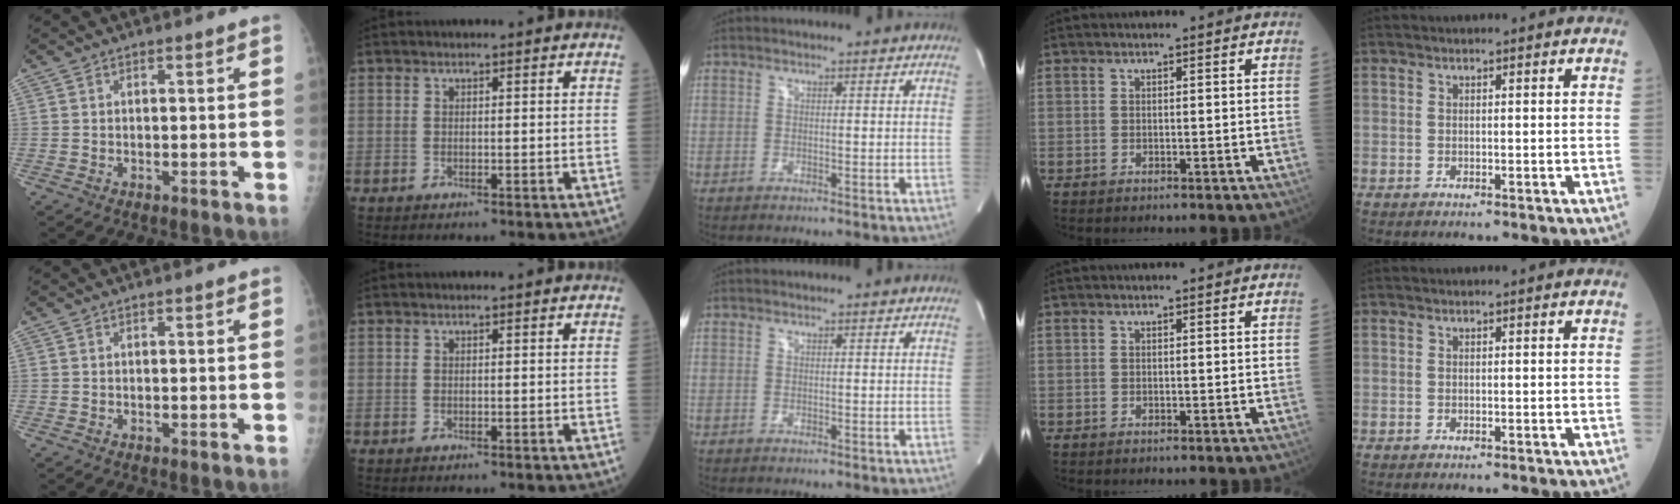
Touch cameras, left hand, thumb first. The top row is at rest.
{}